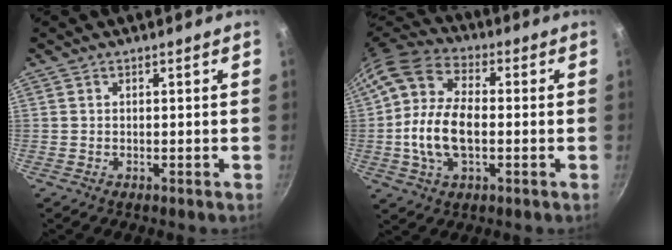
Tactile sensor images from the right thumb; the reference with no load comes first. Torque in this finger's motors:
{"motor_torque": [1.32, 2.77, 1.41, -0.57, 0.21]}